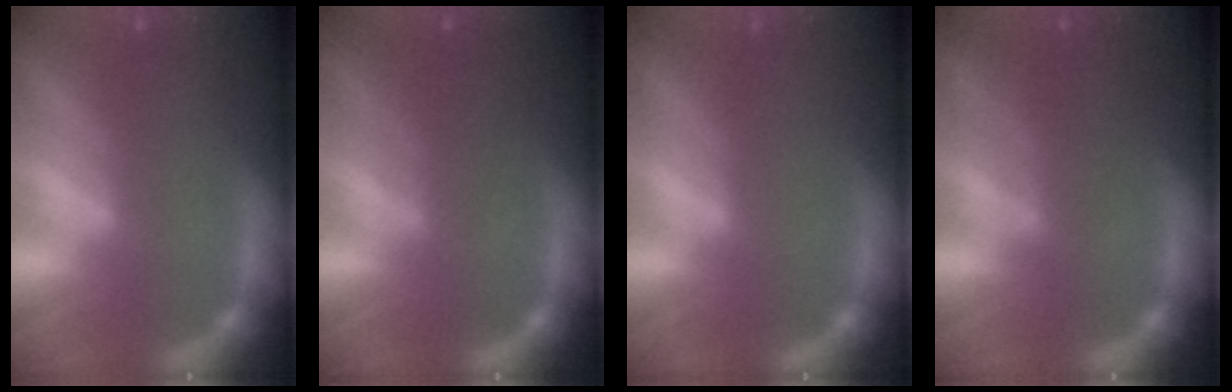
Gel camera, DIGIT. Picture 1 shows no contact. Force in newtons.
{"total": 3.0}
{"total": 0.0}
{"total": 3.5}